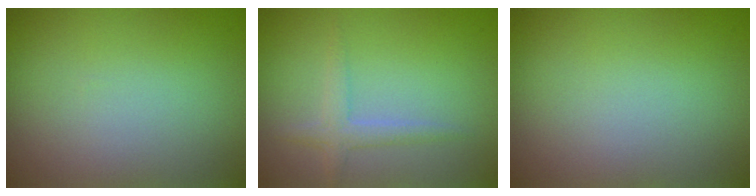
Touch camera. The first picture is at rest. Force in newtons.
{"total": 1.9, "press": 1.9, "slide": 0.1}
{"total": 0.0}